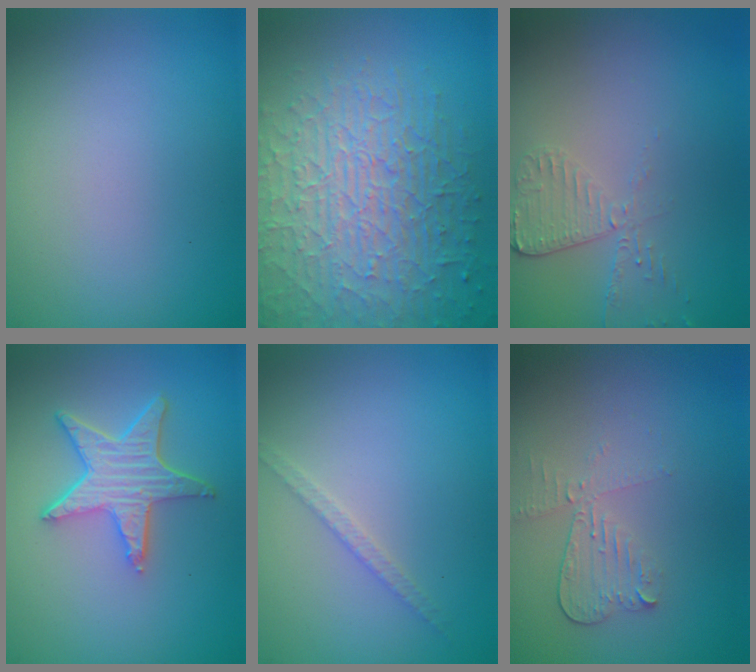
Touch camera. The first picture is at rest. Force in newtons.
{"total": 10.0, "press": 6.5, "slide": 7.6}
{"total": 2.5, "press": 2.3, "slide": 1.0}
{"total": 5.1, "press": 4.0, "slide": 3.1}
{"total": 1.3, "press": 1.3, "slide": 0.2}
{"total": 2.3, "press": 2.1, "slide": 0.8}